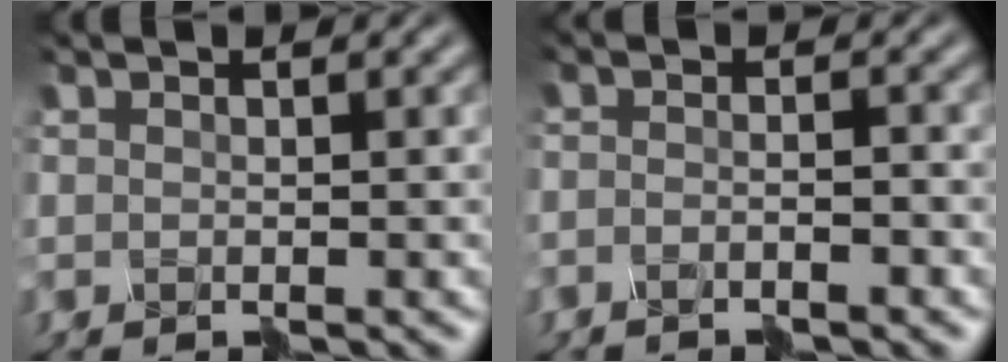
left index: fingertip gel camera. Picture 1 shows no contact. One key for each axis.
{"total": 2.6, "fx": -2.5, "fy": -0.3, "fz": 0.6, "tx": 0.003, "ty": 0.001, "tz": -0.038}